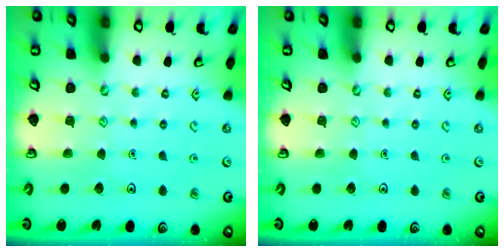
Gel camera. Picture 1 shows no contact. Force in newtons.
{"total": 0.0}